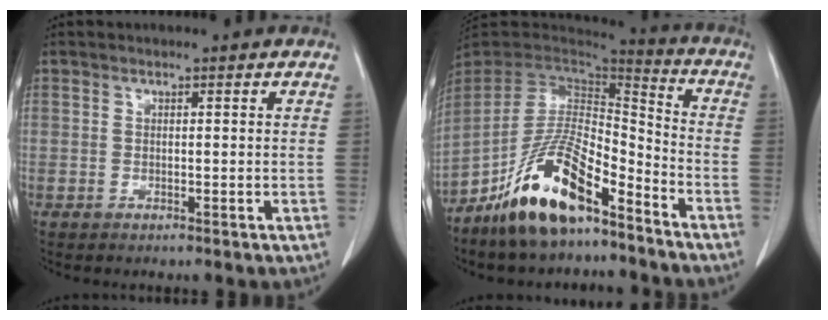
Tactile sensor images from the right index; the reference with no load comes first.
{"total": 15.3, "force": [-10.0, 4.2, 10.8], "torque": [-0.208, 0.004, -0.180]}